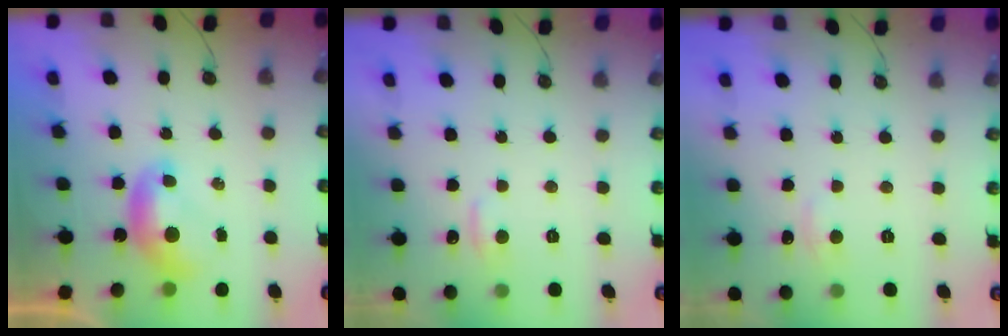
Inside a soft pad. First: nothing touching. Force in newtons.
{"total": 1.0, "press": 0.7, "slide": 0.7}
{"total": 3.2, "press": 3.2, "slide": 0.4}